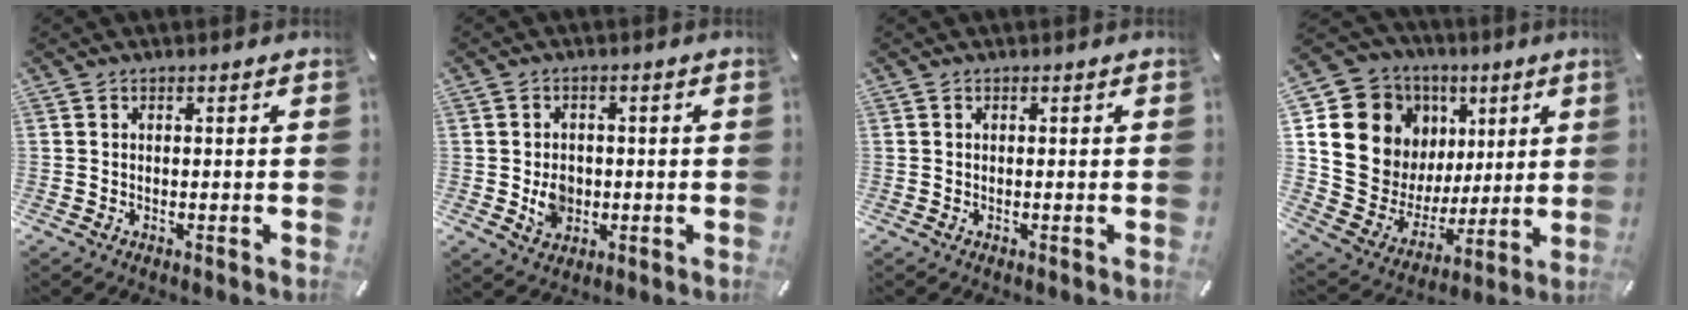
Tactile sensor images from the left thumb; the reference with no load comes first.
{"total": 4.8, "force": [-0.6, 4.1, 2.4], "torque": [-0.032, -0.002, -0.012]}
{"total": 0.0}
{"total": 14.0, "force": [5.1, 12.6, 3.4], "torque": [-0.056, -0.051, 0.118]}